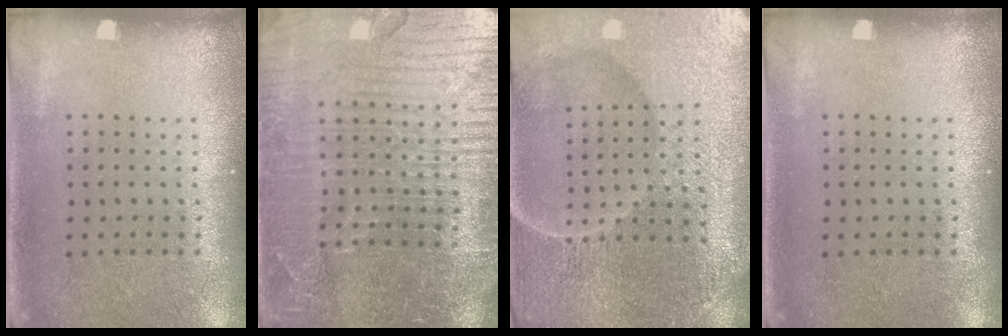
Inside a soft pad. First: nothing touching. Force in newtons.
{"total": 5.5, "press": 5.0, "slide": 2.3}
{"total": 5.9, "press": 5.4, "slide": 2.3}
{"total": 0.0}